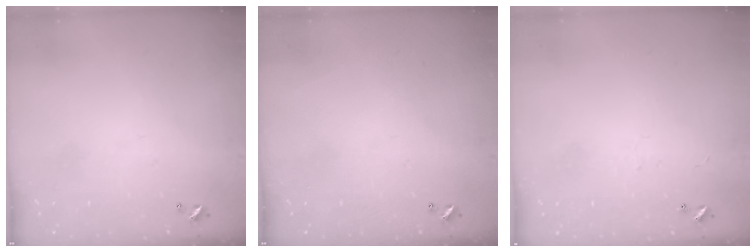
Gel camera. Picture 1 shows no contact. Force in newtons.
{"total": 0.0}
{"total": 0.0}